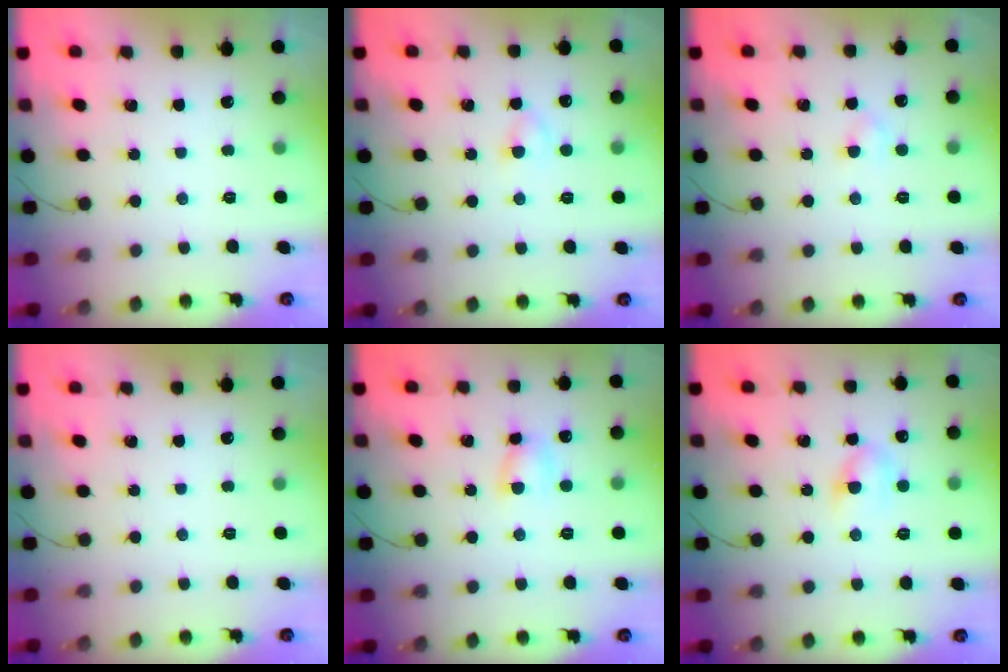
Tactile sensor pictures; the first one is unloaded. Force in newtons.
{"total": 2.9, "press": 2.8, "slide": 0.9}
{"total": 2.2, "press": 2.0, "slide": 0.8}
{"total": 0.0}
{"total": 4.9, "press": 4.8, "slide": 0.6}
{"total": 5.5, "press": 5.4, "slide": 1.4}